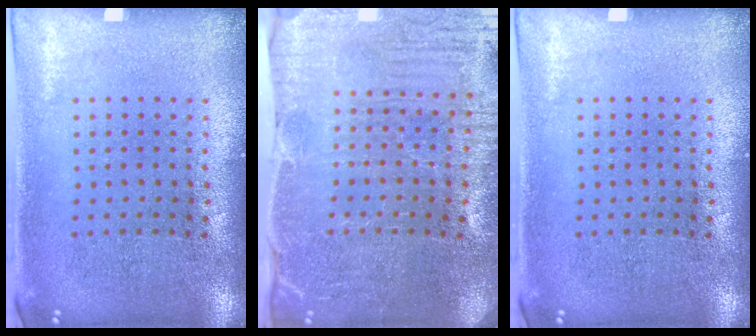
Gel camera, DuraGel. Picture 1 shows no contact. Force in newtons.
{"total": 3.9, "press": 3.9, "slide": 0.4}
{"total": 0.0}